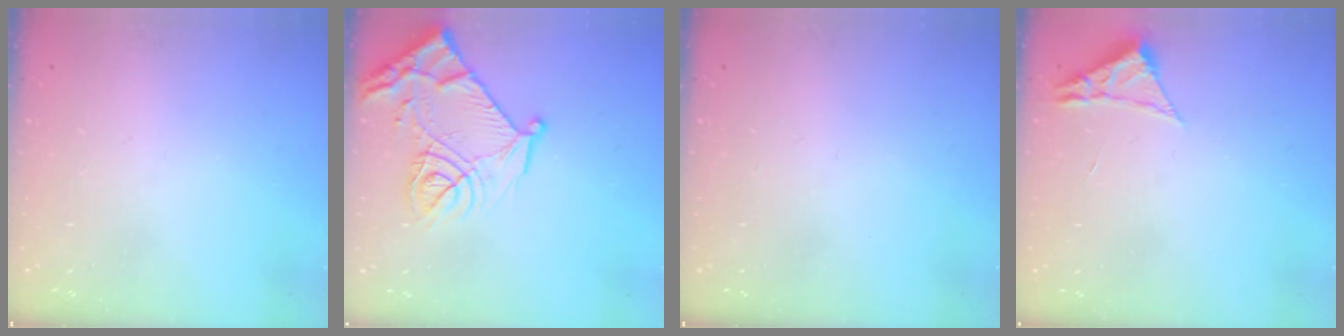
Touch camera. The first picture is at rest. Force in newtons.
{"total": 16.3, "press": 16.3, "slide": 1.8}
{"total": 0.0}
{"total": 2.3, "press": 2.3, "slide": 0.4}